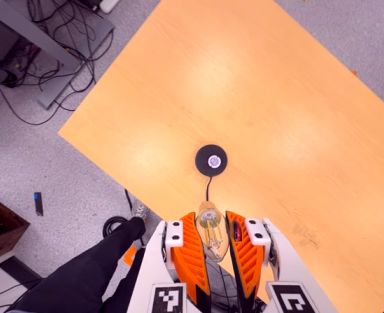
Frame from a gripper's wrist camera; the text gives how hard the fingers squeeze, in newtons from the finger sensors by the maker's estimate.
{"total": 22.1, "left": 26.0, "right": 18.3}